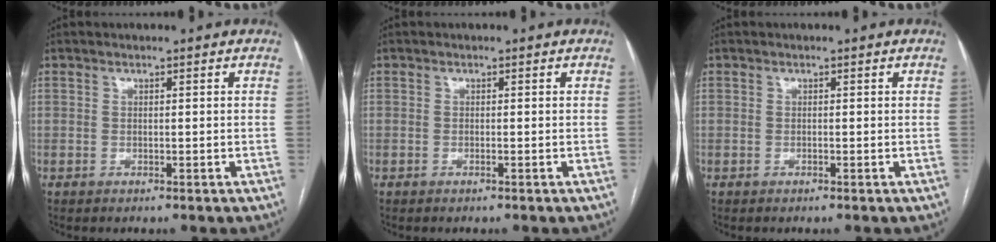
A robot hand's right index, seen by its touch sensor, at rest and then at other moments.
{"total": 0.0}
{"total": 0.0}